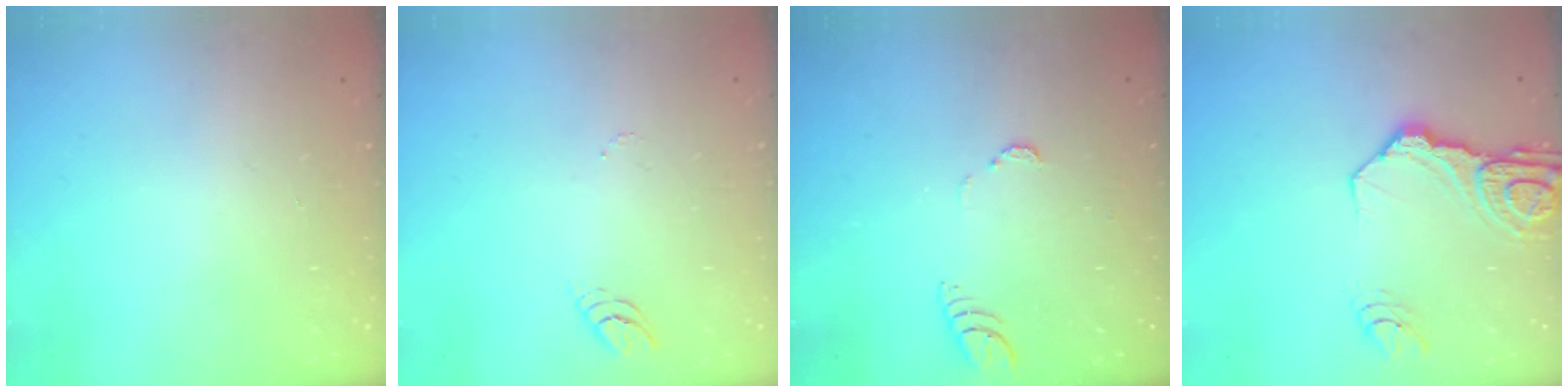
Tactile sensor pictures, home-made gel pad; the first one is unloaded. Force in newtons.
{"total": 3.1, "press": 3.1, "slide": 0.4}
{"total": 3.4, "press": 3.4, "slide": 0.4}
{"total": 13.5, "press": 13.4, "slide": 1.4}